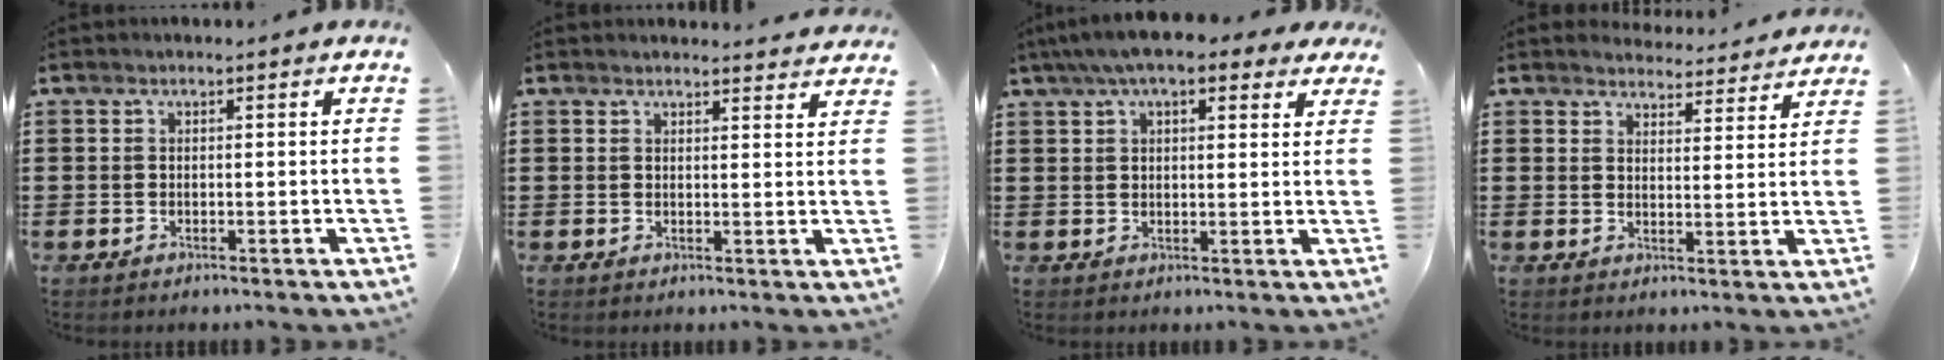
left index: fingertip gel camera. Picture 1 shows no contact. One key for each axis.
{"total": 2.3, "fx": 2.3, "fy": 0.1, "fz": 0.1, "tx": 0.000, "ty": -0.008, "tz": 0.043}
{"total": 7.1, "fx": 5.1, "fy": 2.0, "fz": 4.4, "tx": -0.092, "ty": 0.000, "tz": 0.092}
{"total": 4.0, "fx": 4.0, "fy": 0.3, "fz": 0.1, "tx": -0.008, "ty": -0.025, "tz": 0.070}